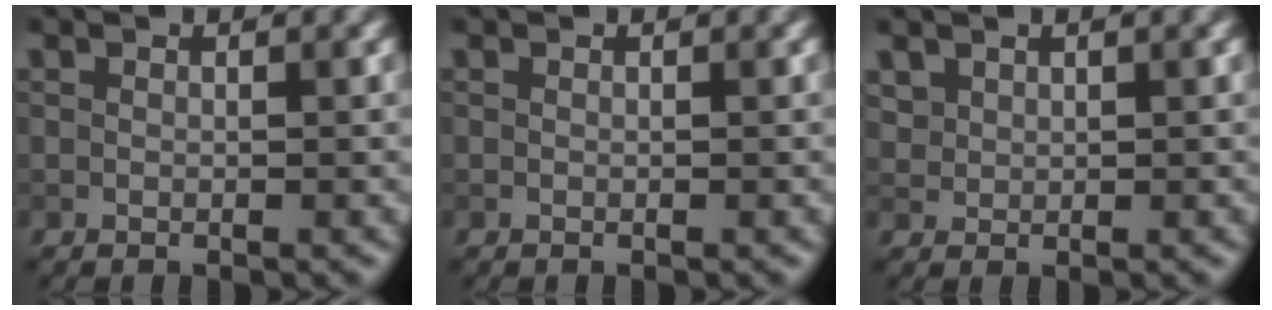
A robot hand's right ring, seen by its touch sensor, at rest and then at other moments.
{"total": 0.0}
{"total": 1.2, "force": [0.8, 0.9, 0.3], "torque": [-0.006, 0.000, 0.023]}